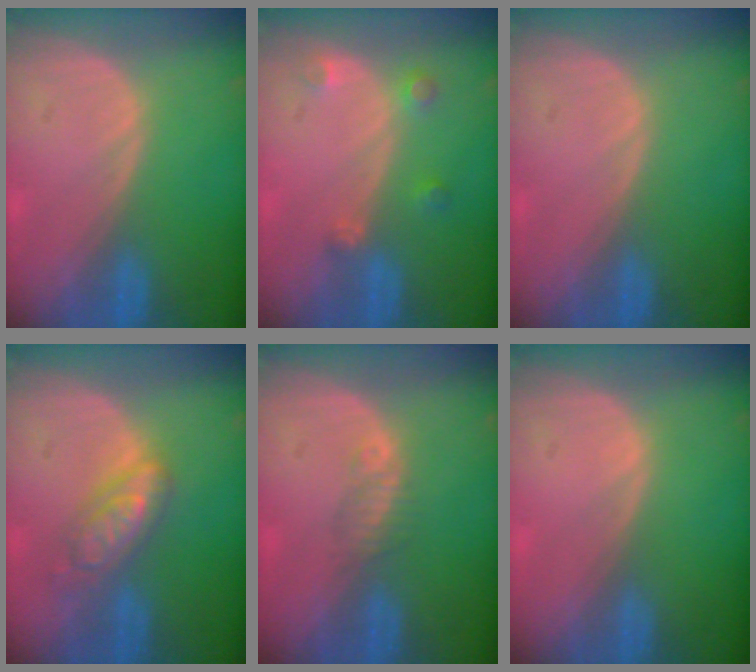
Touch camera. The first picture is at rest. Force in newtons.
{"total": 2.6, "press": 2.5, "slide": 0.5}
{"total": 0.0}
{"total": 5.5, "press": 5.5, "slide": 0.2}
{"total": 1.8, "press": 1.6, "slide": 0.8}
{"total": 0.0}